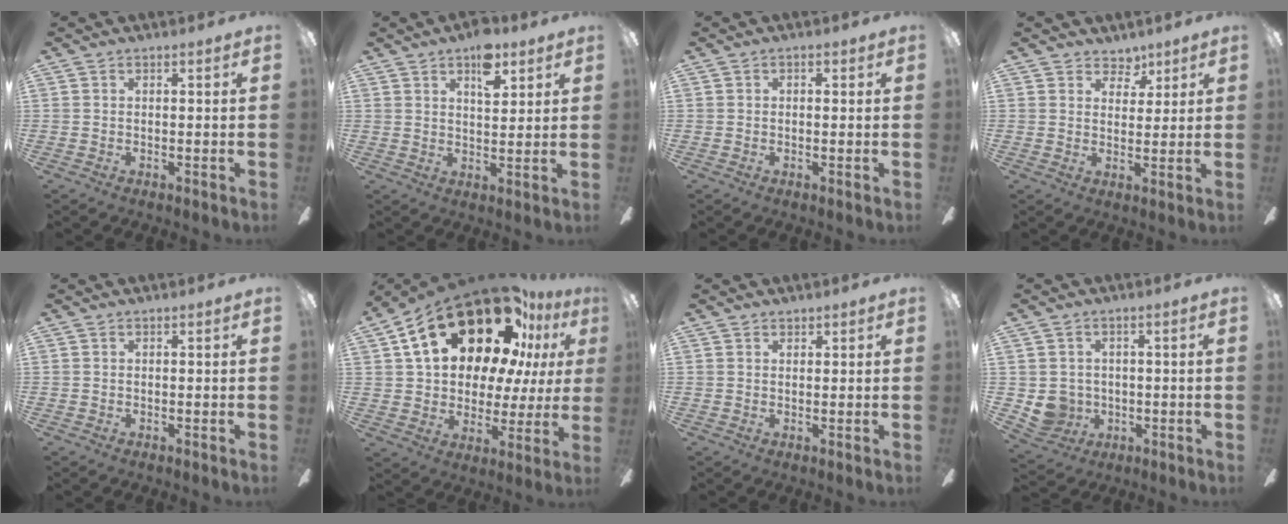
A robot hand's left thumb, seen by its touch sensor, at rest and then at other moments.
{"total": 8.1, "force": [5.1, 4.0, 5.0], "torque": [-0.060, -0.021, 0.084]}
{"total": 0.6, "force": [-0.2, 0.5, 0.2], "torque": [-0.003, 0.002, -0.004]}
{"total": 4.9, "force": [3.7, 3.1, 0.9], "torque": [-0.007, -0.019, 0.065]}
{"total": 0.0}
{"total": 27.0, "force": [15.1, 14.9, 16.6], "torque": [-0.280, -0.086, 0.276]}
{"total": 1.3, "force": [1.1, 0.6, 0.0], "torque": [0.000, -0.001, 0.022]}
{"total": 5.7, "force": [0.3, 5.6, 1.3], "torque": [-0.044, 0.000, 0.012]}